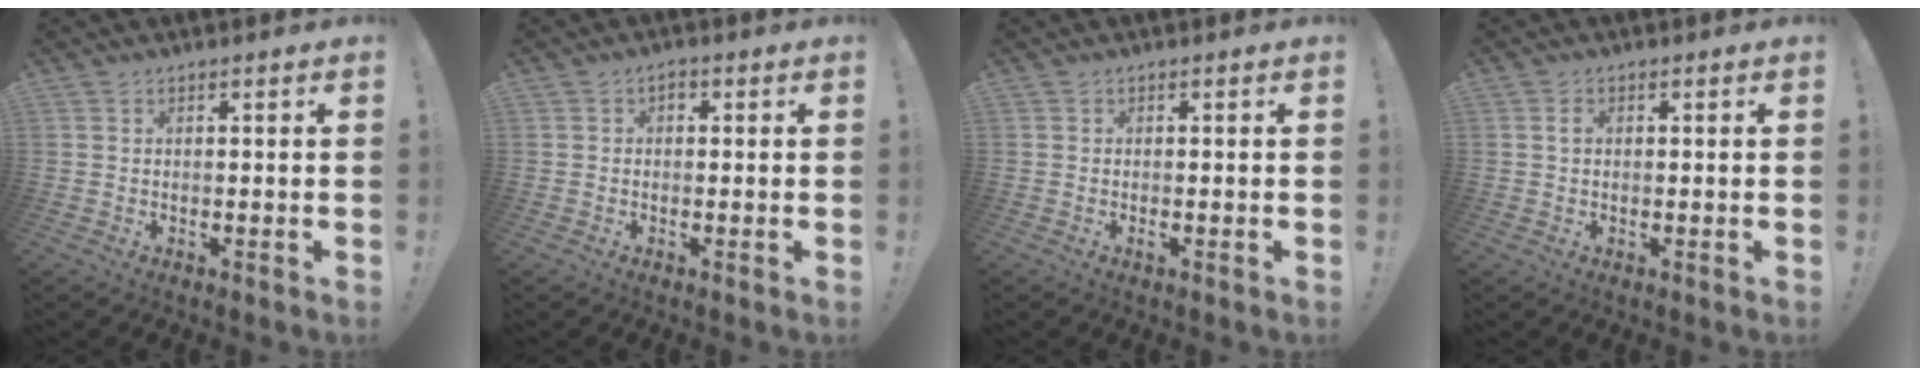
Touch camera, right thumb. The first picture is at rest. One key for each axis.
{"total": 1.4, "fx": -0.3, "fy": 1.1, "fz": 0.8, "tx": -0.014, "ty": 0.007, "tz": -0.007}
{"total": 0.6, "fx": -0.4, "fy": 0.0, "fz": 0.4, "tx": -0.012, "ty": 0.000, "tz": -0.007}
{"total": 1.4, "fx": 0.3, "fy": 0.8, "fz": 1.2, "tx": -0.025, "ty": 0.006, "tz": 0.004}